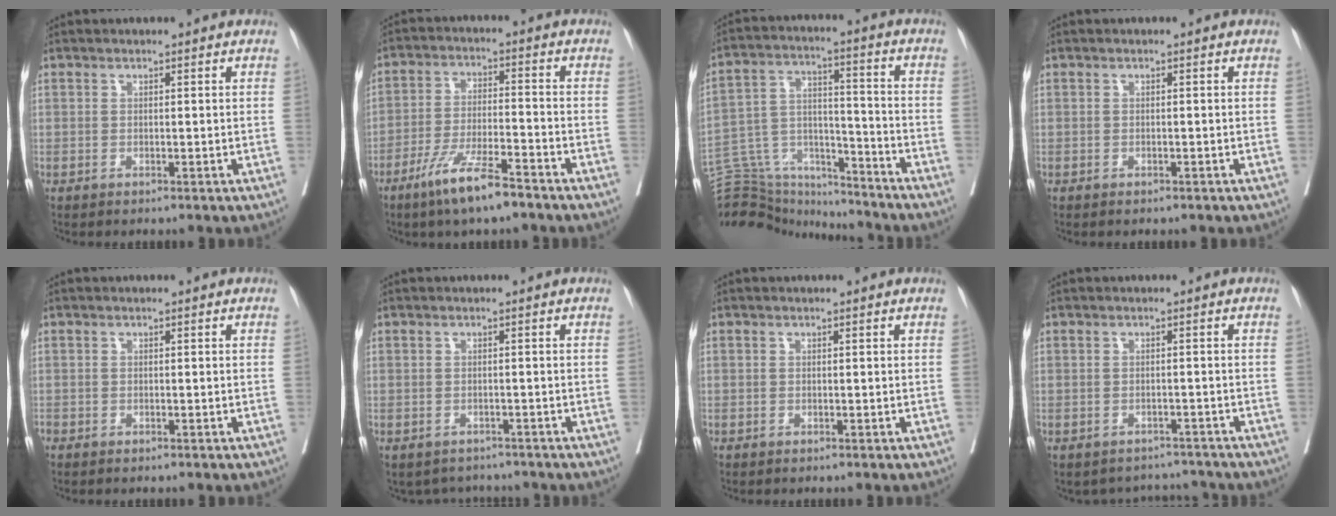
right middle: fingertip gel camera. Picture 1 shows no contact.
{"total": 9.2, "force": [-6.4, 1.0, 6.5], "torque": [-0.128, -0.018, -0.117]}
{"total": 18.1, "force": [-17.2, 4.3, 3.7], "torque": [-0.088, 0.039, -0.276]}
{"total": 0.9, "force": [-0.7, 0.5, 0.3], "torque": [-0.006, 0.000, -0.008]}
{"total": 0.6, "force": [-0.4, 0.4, 0.1], "torque": [-0.006, 0.002, -0.009]}
{"total": 4.1, "force": [-3.6, 1.9, -0.1], "torque": [0.007, 0.009, -0.048]}
{"total": 0.7, "force": [-0.1, 0.7, -0.1], "torque": [0.005, 0.006, -0.006]}
{"total": 4.6, "force": [-4.2, 1.6, -0.9], "torque": [0.018, 0.022, -0.052]}